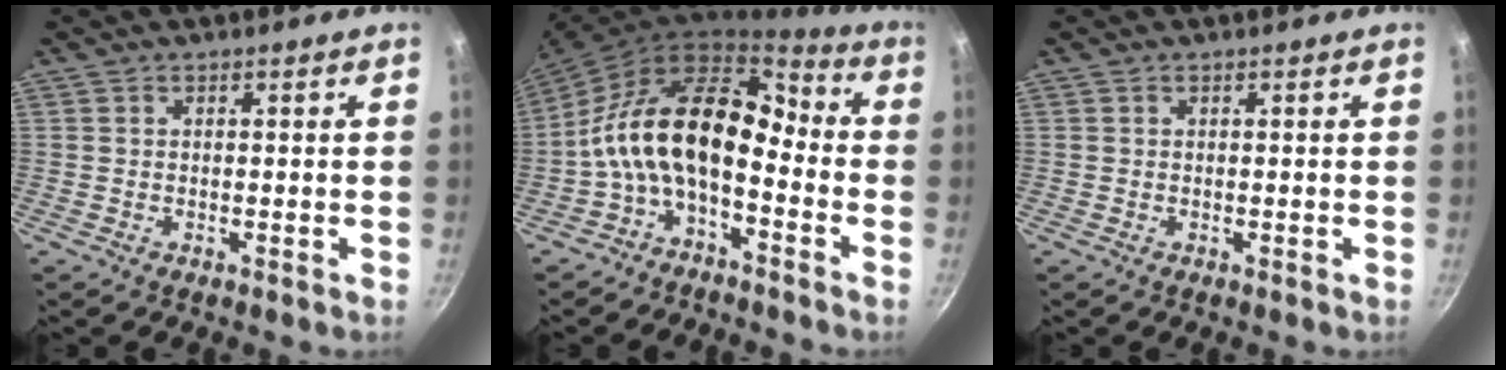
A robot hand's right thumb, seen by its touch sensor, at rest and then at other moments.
{"total": 15.4, "force": [-4.1, 8.7, 12.0], "torque": [-0.193, 0.069, -0.096]}
{"total": 0.0}